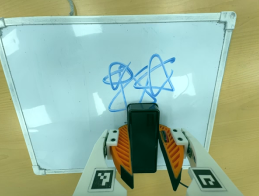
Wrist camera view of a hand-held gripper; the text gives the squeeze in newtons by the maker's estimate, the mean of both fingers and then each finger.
{"total": 5.5, "left": 4.7, "right": 6.3}